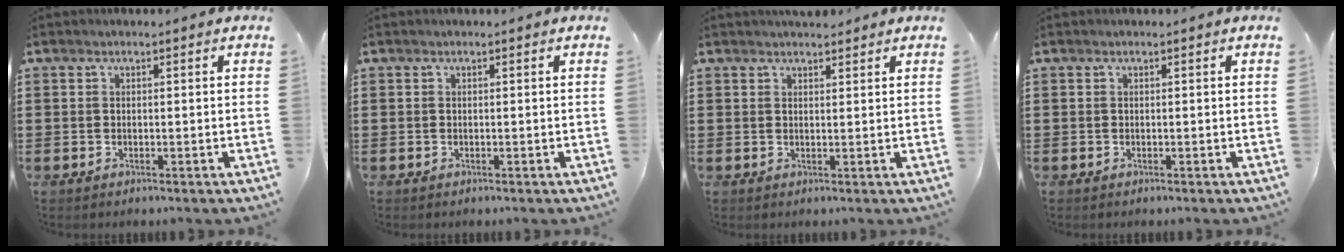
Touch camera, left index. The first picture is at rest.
{"total": 0.0}
{"total": 1.9, "force": [1.8, 0.5, 0.4], "torque": [-0.012, 0.004, 0.034]}
{"total": 0.0}